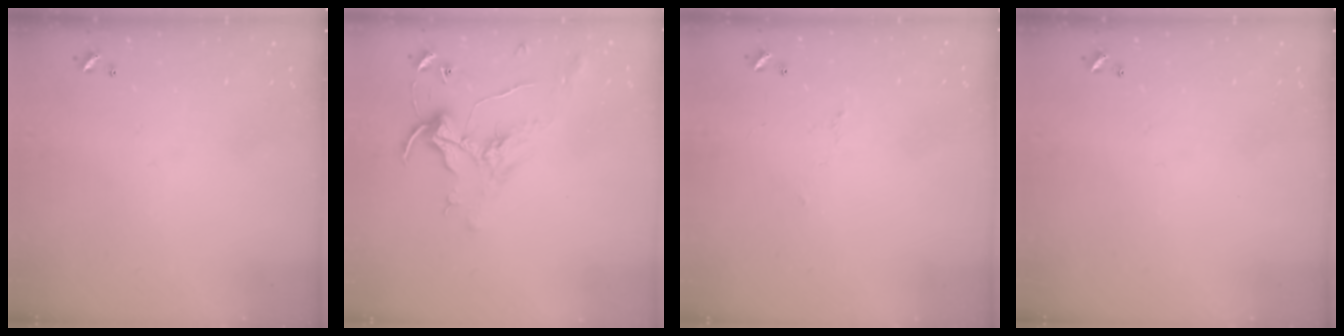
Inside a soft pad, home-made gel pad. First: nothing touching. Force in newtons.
{"total": 1.0, "press": 0.9, "slide": 0.5}
{"total": 0.9, "press": 0.6, "slide": 0.7}
{"total": 0.0}